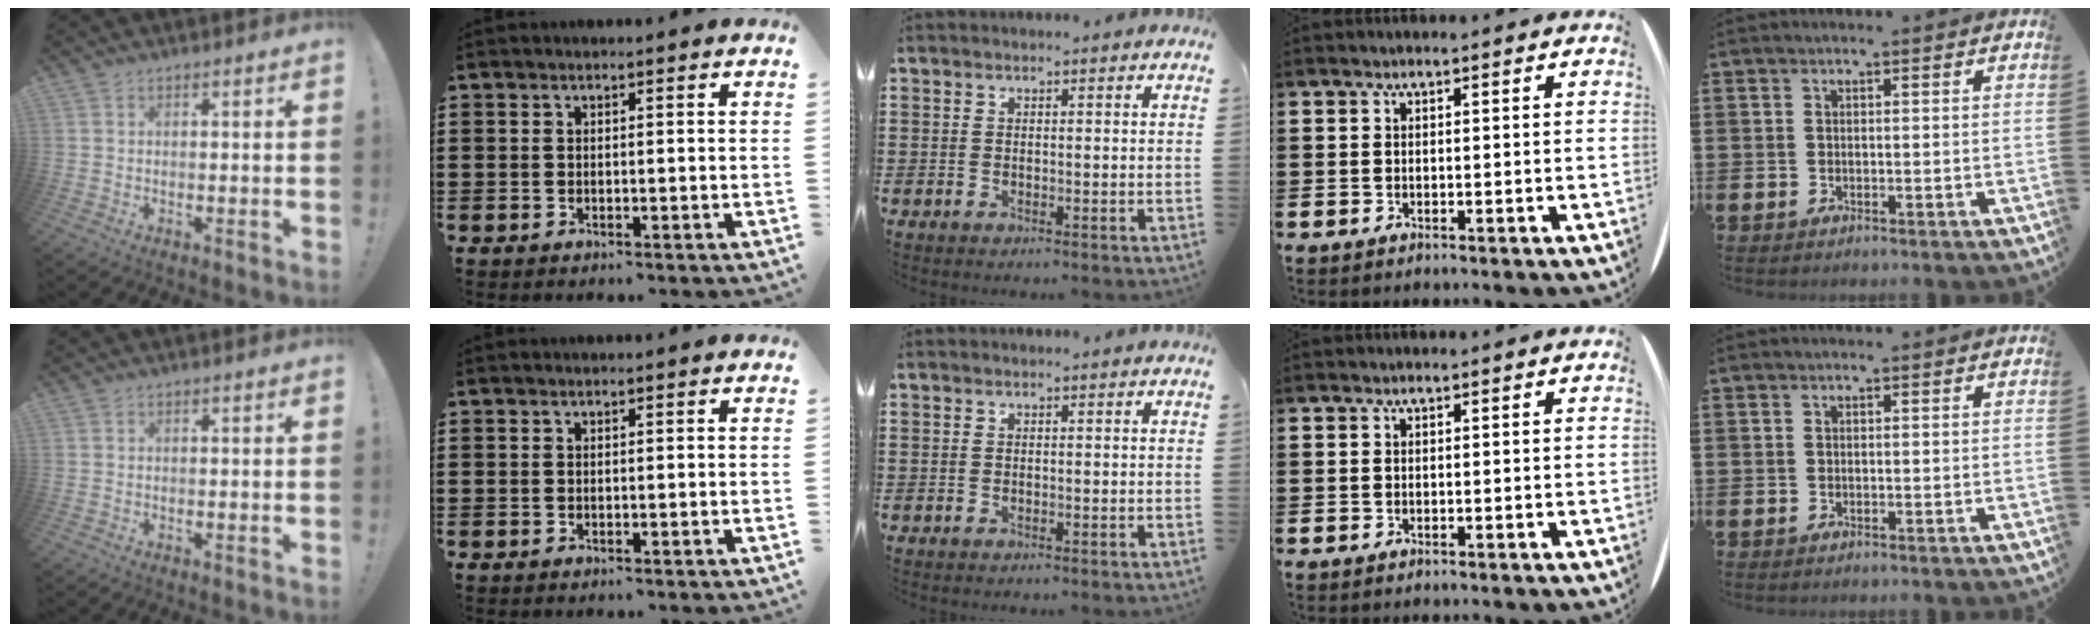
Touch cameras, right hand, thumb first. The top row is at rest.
{}